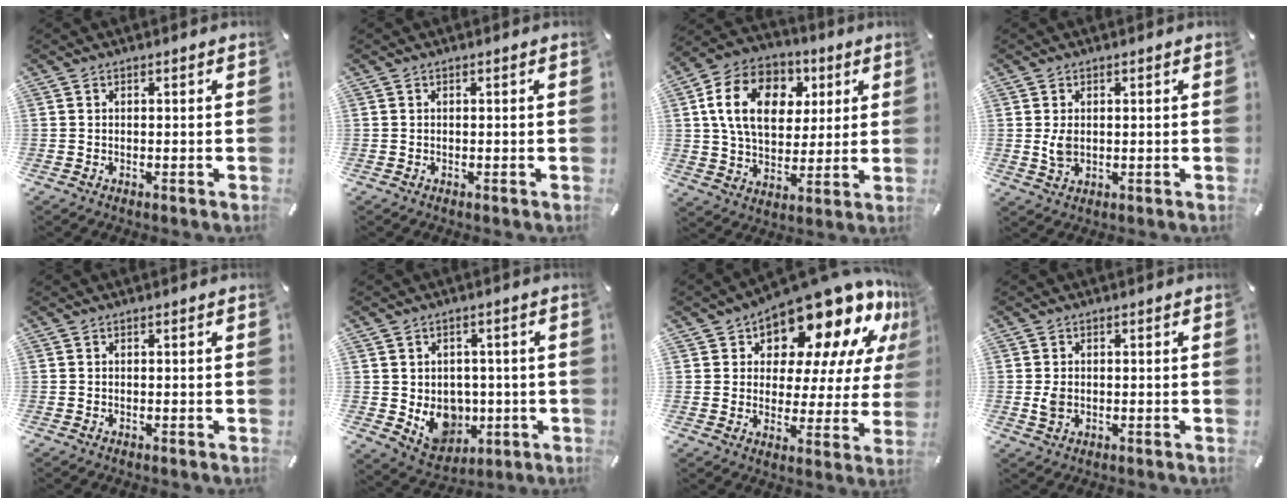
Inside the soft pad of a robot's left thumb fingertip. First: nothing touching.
{"total": 0.0}
{"total": 16.6, "force": [4.7, 12.4, 10.1], "torque": [-0.180, 0.002, 0.084]}
{"total": 3.7, "force": [0.3, 2.6, 2.6], "torque": [-0.050, -0.001, 0.003]}
{"total": 0.0}
{"total": 9.2, "force": [-0.8, 8.3, 3.9], "torque": [-0.058, 0.001, -0.003]}
{"total": 18.2, "force": [13.8, 7.9, 8.9], "torque": [-0.139, -0.113, 0.231]}
{"total": 2.7, "force": [-0.1, 2.1, 1.7], "torque": [-0.023, 0.001, -0.002]}